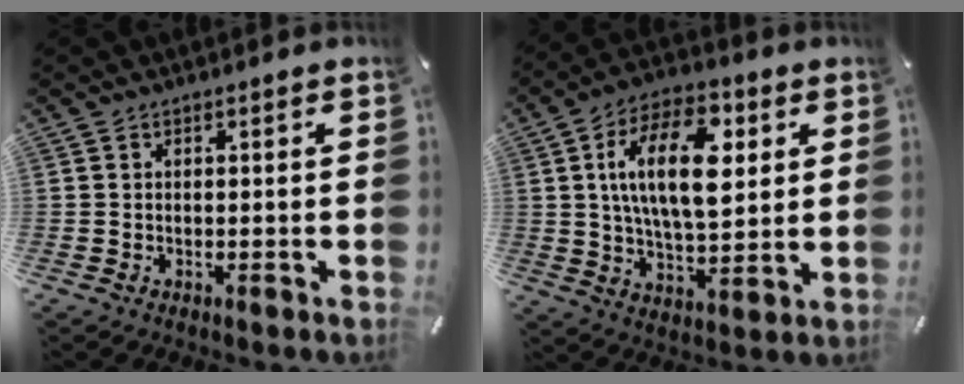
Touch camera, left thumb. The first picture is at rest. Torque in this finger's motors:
{"motor_torque": [2.55, 2.38, 2.16, -0.61, 0.25]}